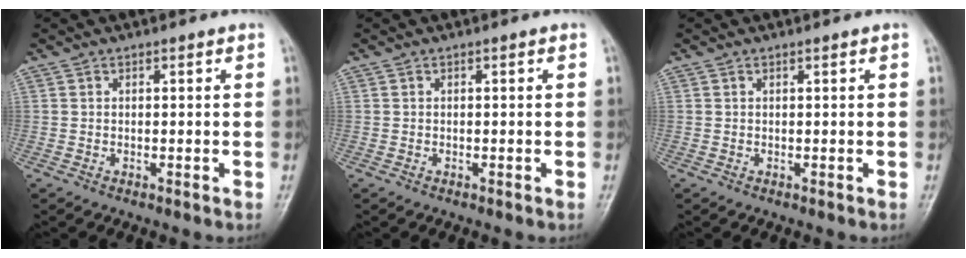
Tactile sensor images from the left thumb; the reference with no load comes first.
{"total": 0.0}
{"total": 0.0}